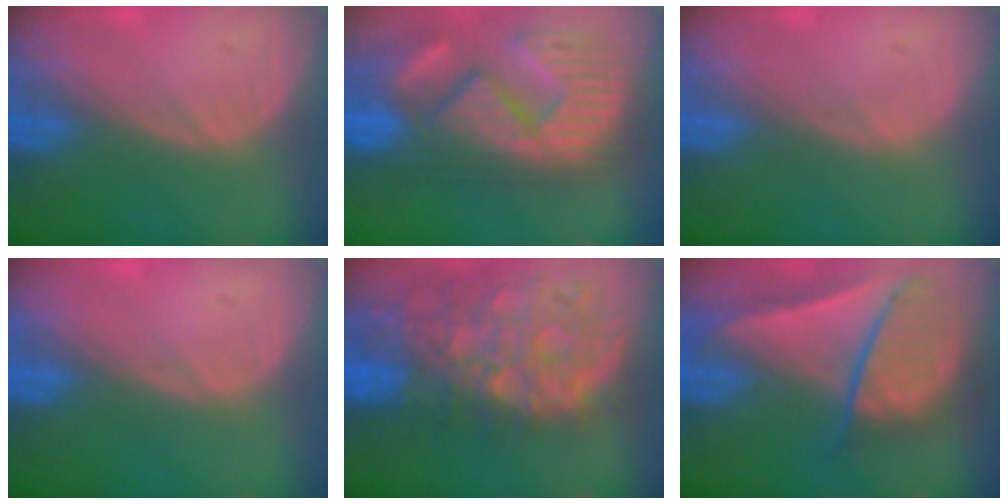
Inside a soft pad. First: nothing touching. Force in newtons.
{"total": 13.8, "press": 12.2, "slide": 6.4}
{"total": 0.0}
{"total": 0.0}
{"total": 13.3, "press": 10.9, "slide": 7.6}
{"total": 9.5, "press": 8.1, "slide": 4.9}